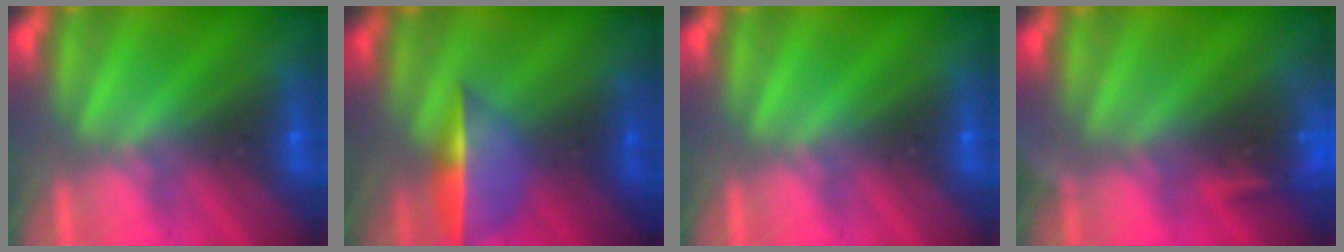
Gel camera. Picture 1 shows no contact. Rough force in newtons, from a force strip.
{"total": 1.6}
{"total": 0.0}
{"total": 5.7}